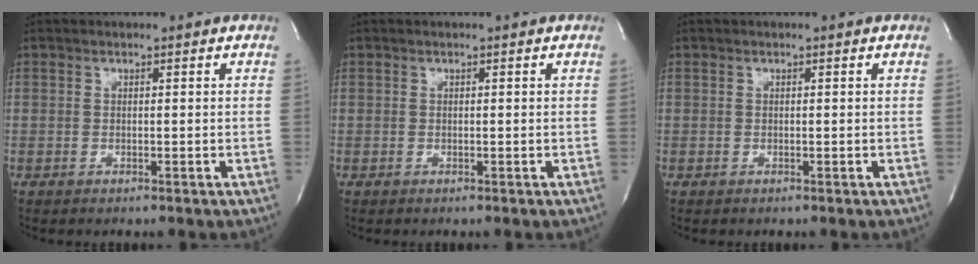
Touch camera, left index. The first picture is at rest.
{"total": 0.0}
{"total": 0.0}